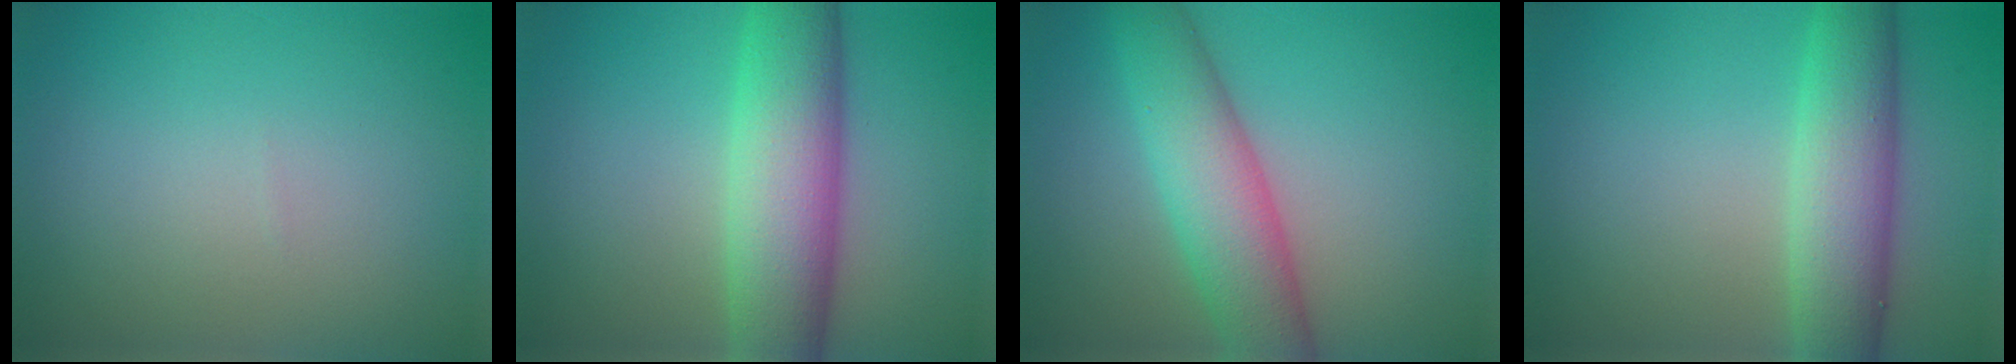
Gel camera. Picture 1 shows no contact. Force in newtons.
{"total": 8.4, "press": 8.4, "slide": 0.2}
{"total": 6.8, "press": 6.8, "slide": 0.3}
{"total": 6.1, "press": 6.1, "slide": 0.6}